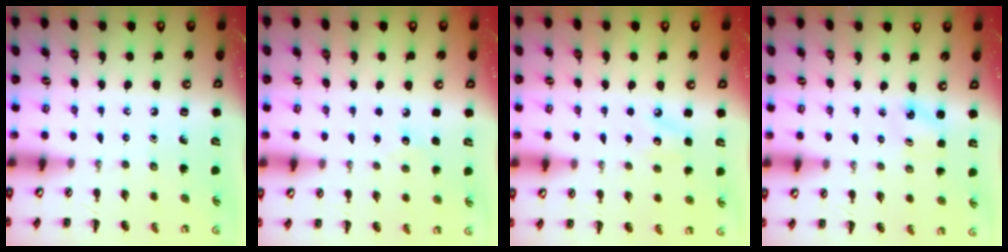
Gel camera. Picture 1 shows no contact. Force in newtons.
{"total": 5.2, "press": 5.0, "slide": 1.3}
{"total": 5.1, "press": 5.0, "slide": 1.3}
{"total": 1.8, "press": 1.7, "slide": 0.5}